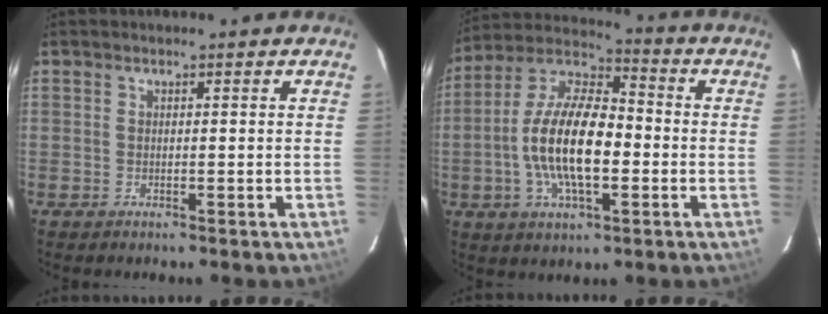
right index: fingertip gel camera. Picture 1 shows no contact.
{"total": 16.3, "force": [-2.7, 6.8, 14.5], "torque": [-0.285, 0.004, -0.056]}